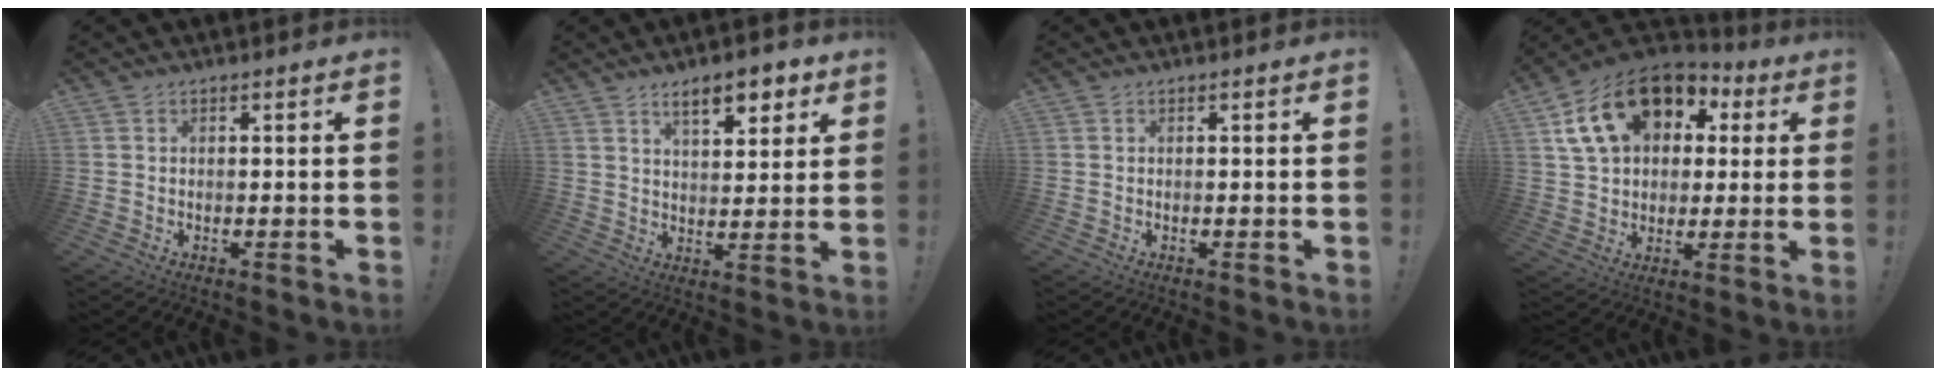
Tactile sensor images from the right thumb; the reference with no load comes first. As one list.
[{"total": 9.1, "force": [5.6, 3.3, 6.4], "torque": [-0.090, -0.021, 0.094]}, {"total": 0.0}, {"total": 19.8, "force": [8.4, 13.4, 11.8], "torque": [-0.184, -0.022, 0.161]}]